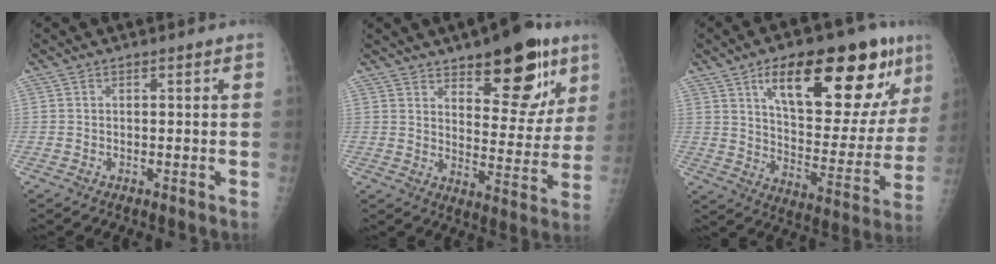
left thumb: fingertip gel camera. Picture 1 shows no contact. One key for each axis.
{"total": 17.1, "fx": 10.2, "fy": 7.2, "fz": 11.6, "tx": -0.103, "ty": -0.057, "tz": 0.147}
{"total": 26.1, "fx": 13.1, "fy": 10.1, "fz": 20.2, "tx": -0.247, "ty": -0.030, "tz": 0.203}